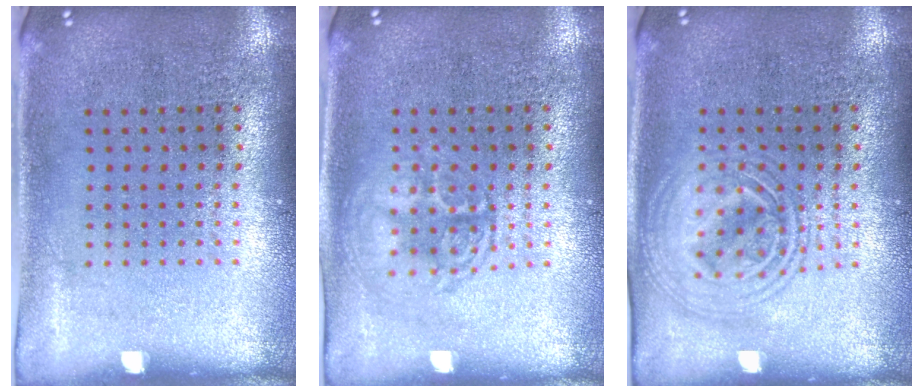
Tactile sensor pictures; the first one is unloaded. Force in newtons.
{"total": 1.3, "press": 1.3, "slide": 0.1}
{"total": 2.6, "press": 2.6, "slide": 0.3}